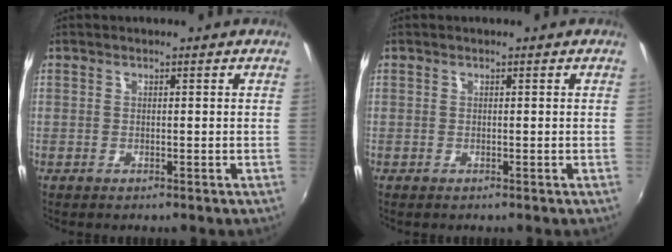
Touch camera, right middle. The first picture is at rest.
{"total": 0.0}